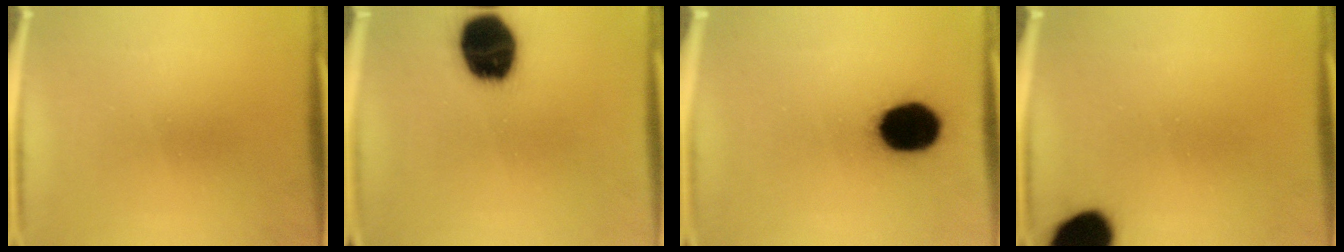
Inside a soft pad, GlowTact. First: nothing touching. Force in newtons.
{"total": 18.2}
{"total": 16.2}
{"total": 11.7}